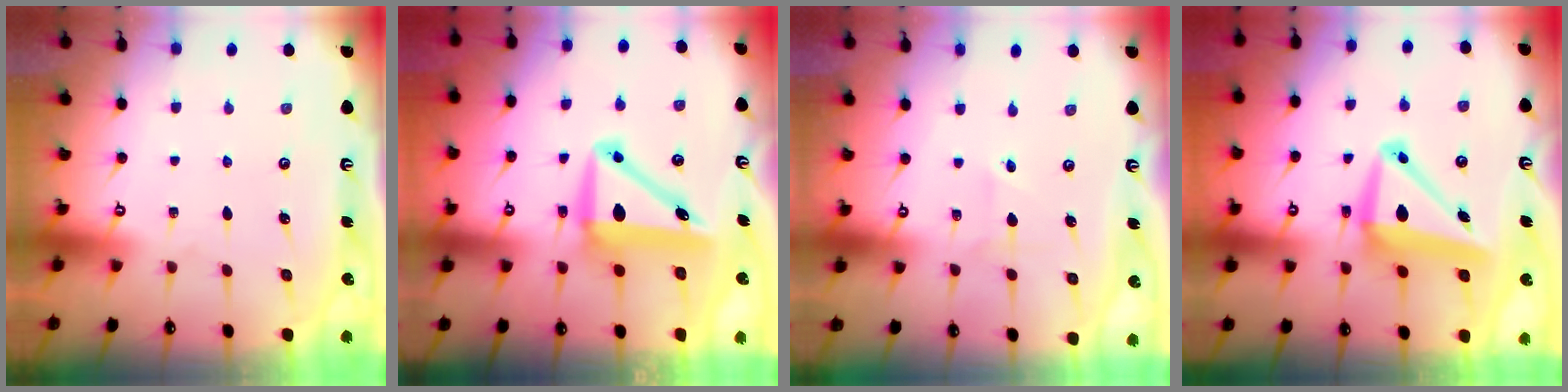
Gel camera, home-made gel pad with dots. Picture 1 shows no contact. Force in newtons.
{"total": 10.3, "press": 10.1, "slide": 2.1}
{"total": 1.6, "press": 1.3, "slide": 0.9}
{"total": 11.5, "press": 11.2, "slide": 2.6}